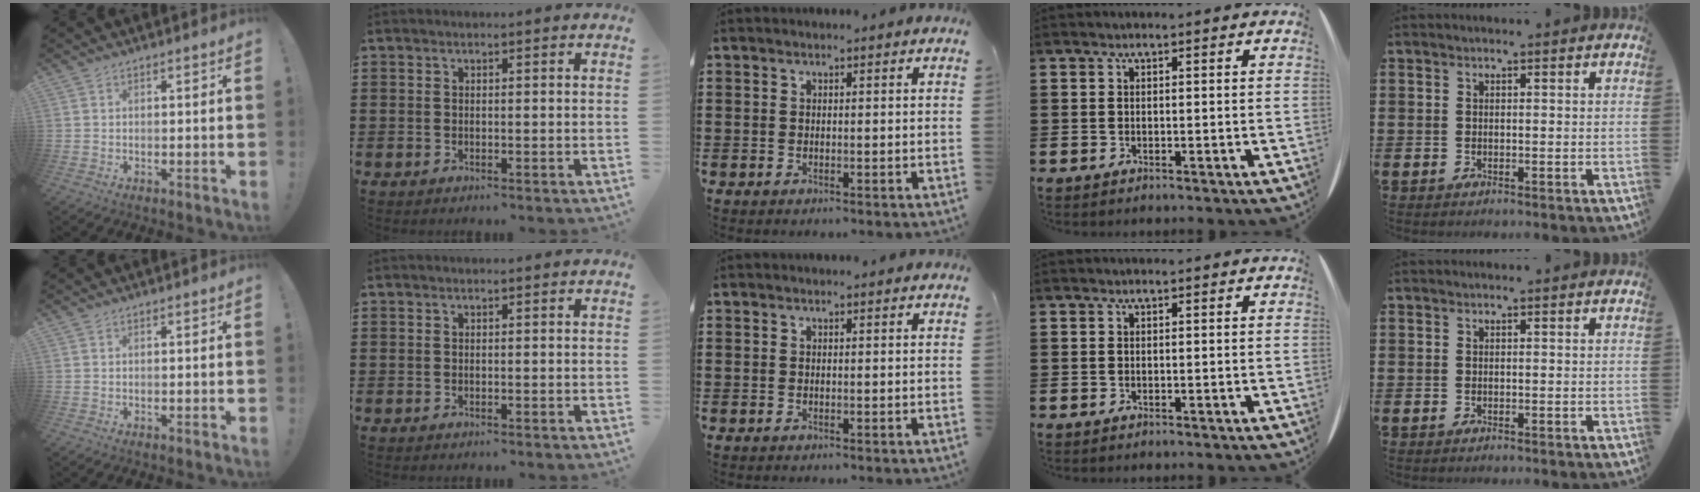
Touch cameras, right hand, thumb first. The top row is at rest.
{}